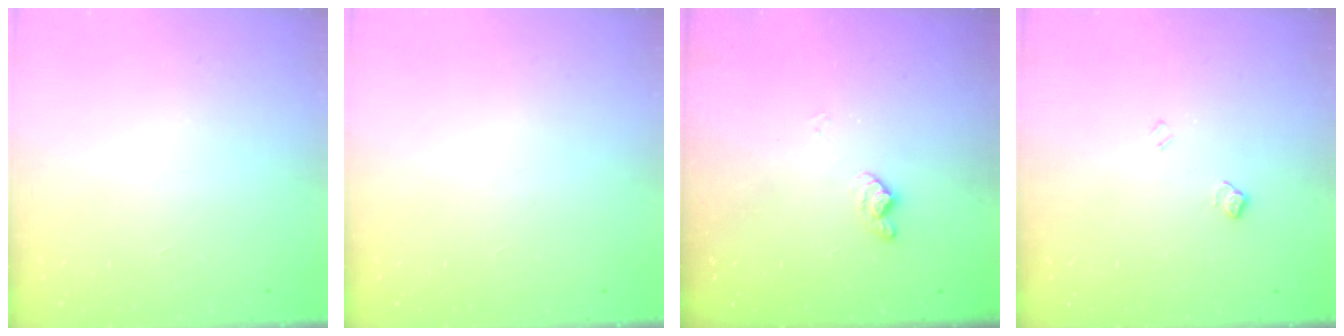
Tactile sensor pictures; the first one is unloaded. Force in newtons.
{"total": 0.0}
{"total": 8.6, "press": 8.5, "slide": 0.8}
{"total": 5.6, "press": 5.6, "slide": 0.8}